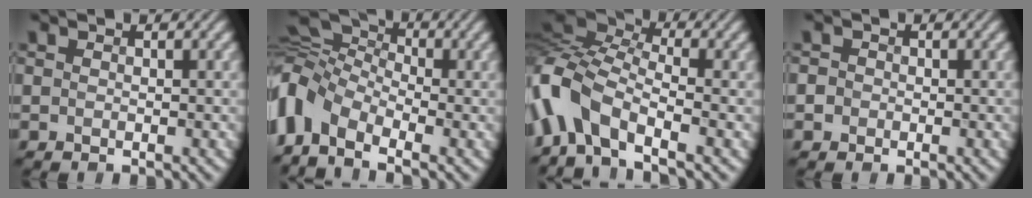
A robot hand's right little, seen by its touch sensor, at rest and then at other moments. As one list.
[{"total": 8.2, "force": [-3.1, 5.4, 5.4], "torque": [-0.125, 0.009, -0.086]}, {"total": 8.6, "force": [-3.7, 4.4, 6.4], "torque": [-0.134, 0.012, -0.094]}, {"total": 1.0, "force": [-0.2, 1.0, 0.1], "torque": [0.007, 0.004, -0.009]}]